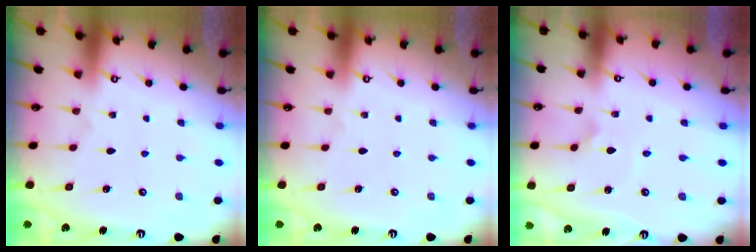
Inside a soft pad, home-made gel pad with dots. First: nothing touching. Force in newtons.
{"total": 0.0}
{"total": 0.9, "press": 0.9, "slide": 0.0}